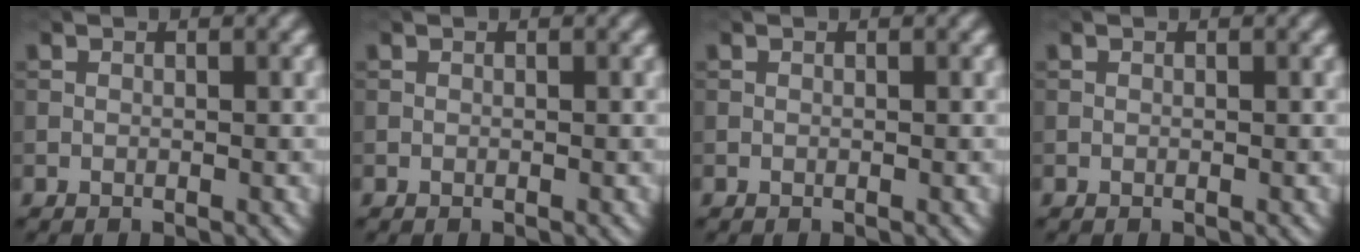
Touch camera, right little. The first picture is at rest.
{"total": 0.0}
{"total": 0.0}
{"total": 0.0}